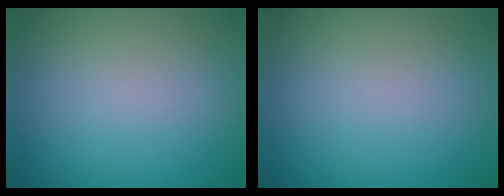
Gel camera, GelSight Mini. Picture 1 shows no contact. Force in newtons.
{"total": 0.0}